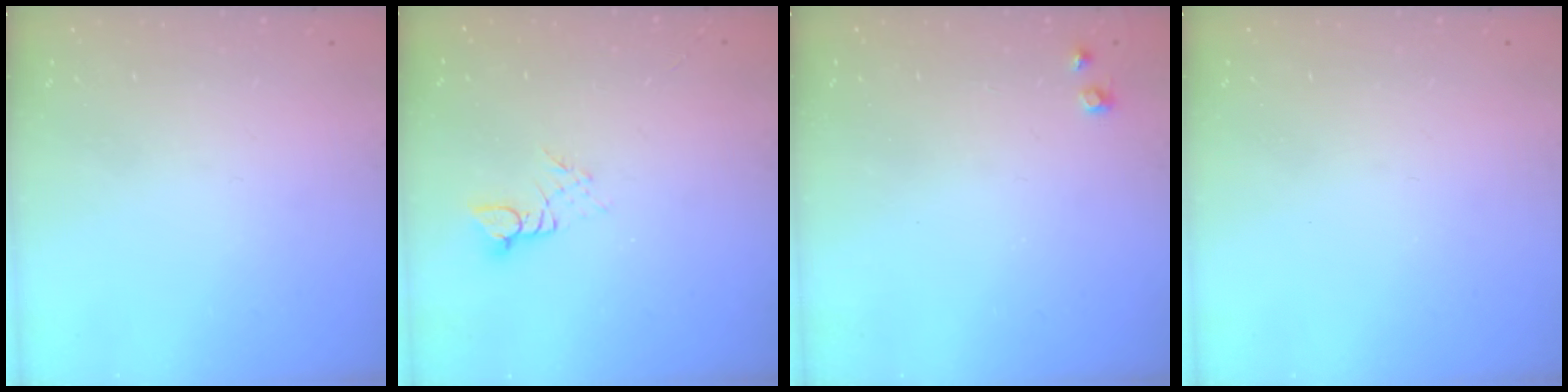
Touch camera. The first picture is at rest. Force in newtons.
{"total": 2.7, "press": 2.7, "slide": 0.3}
{"total": 4.8, "press": 4.8, "slide": 0.7}
{"total": 0.0}